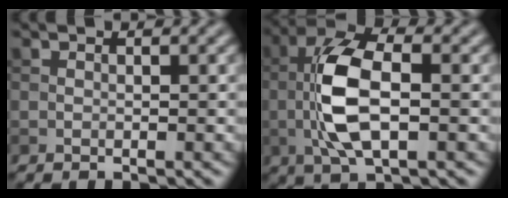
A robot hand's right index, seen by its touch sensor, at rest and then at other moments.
{"total": 7.9, "force": [-0.5, 3.5, 7.1], "torque": [-0.151, 0.007, -0.012]}